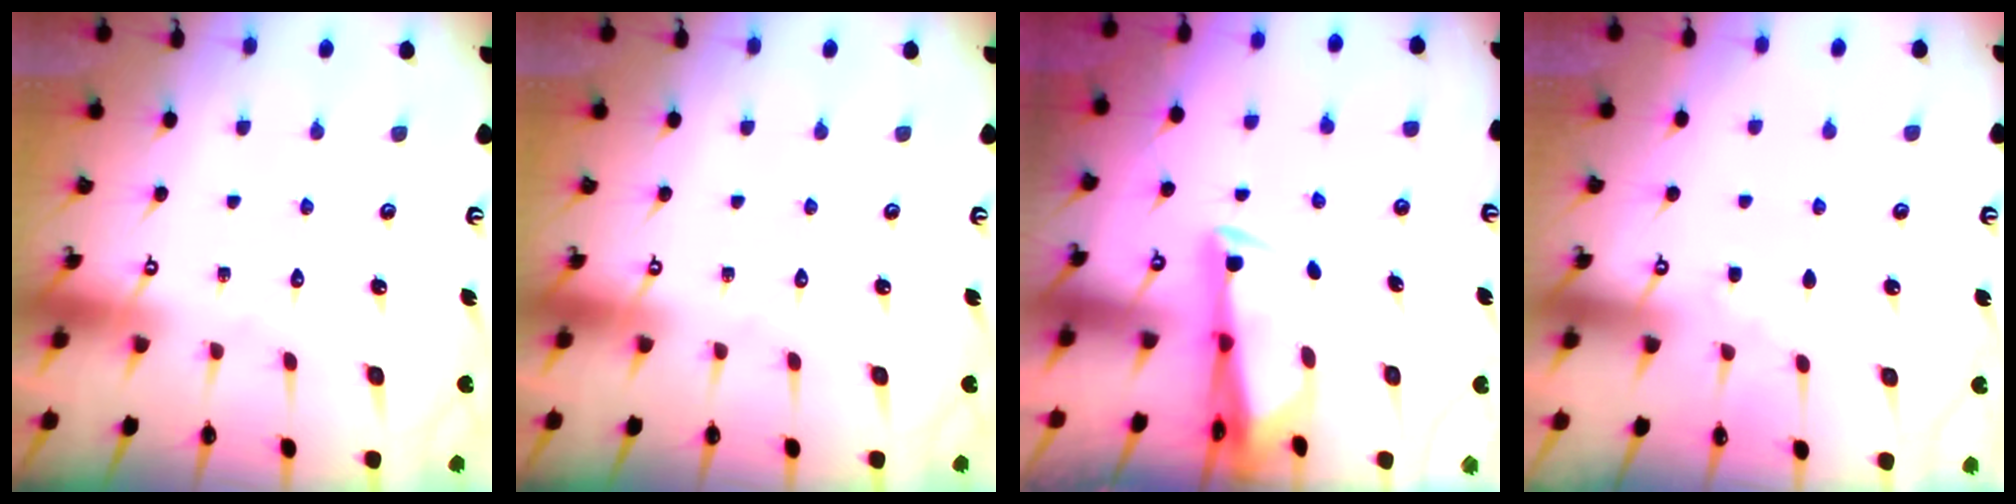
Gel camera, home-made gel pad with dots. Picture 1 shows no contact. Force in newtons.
{"total": 0.0}
{"total": 2.8, "press": 2.7, "slide": 0.9}
{"total": 2.8, "press": 2.8, "slide": 0.5}